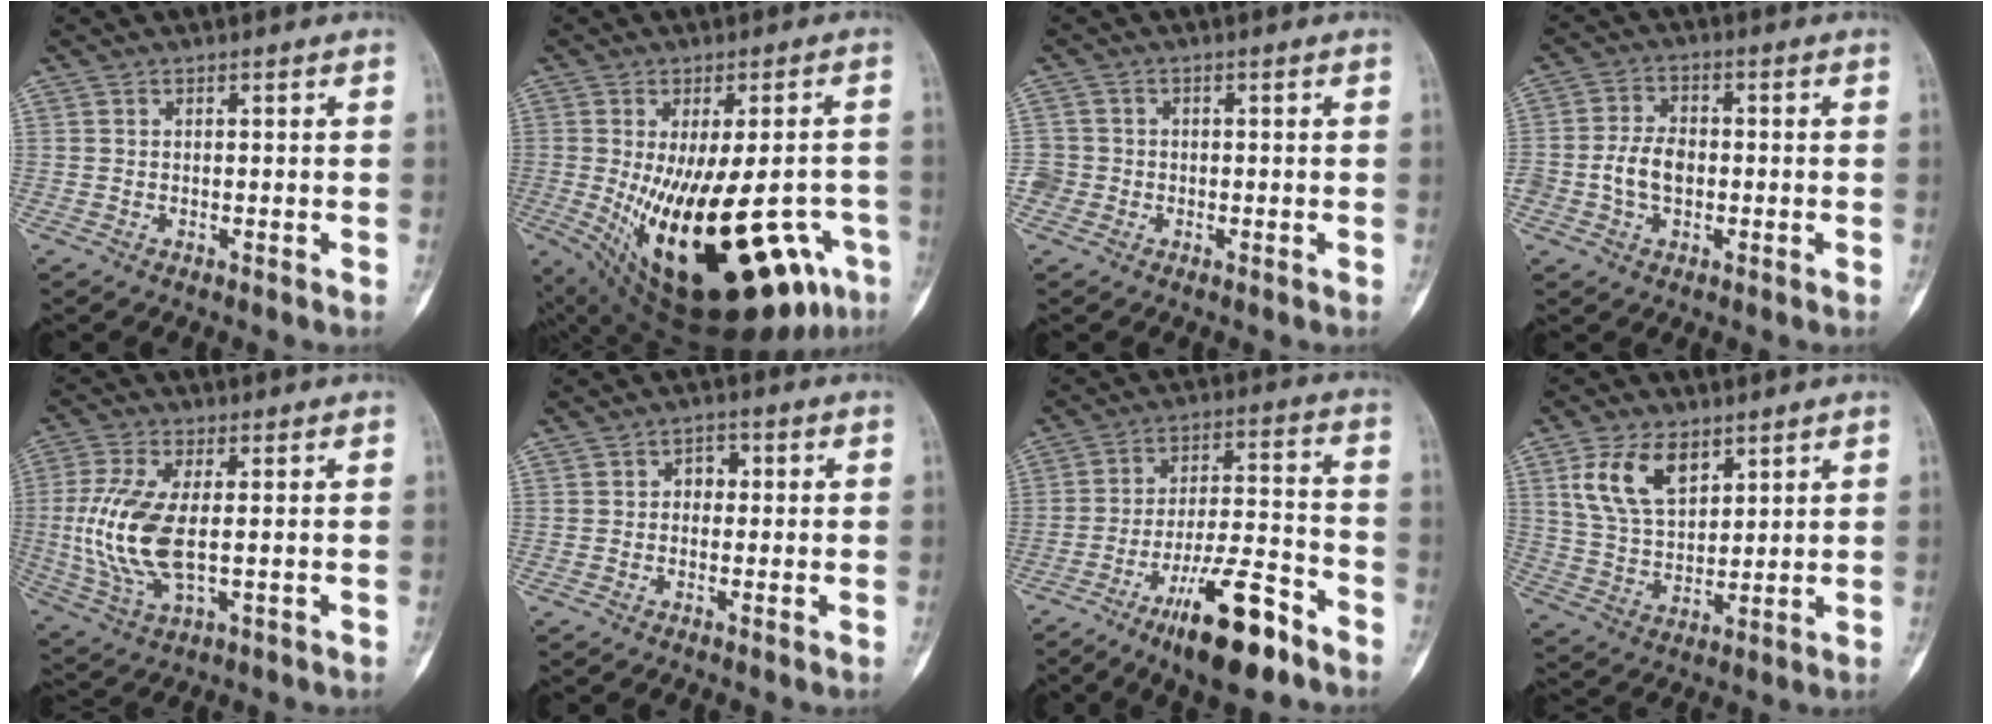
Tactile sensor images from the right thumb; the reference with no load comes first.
{"total": 28.9, "force": [-10.0, 11.2, 24.7], "torque": [-0.317, -0.026, -0.118]}
{"total": 3.1, "force": [-1.3, 2.9, 0.3], "torque": [0.005, 0.014, -0.030]}
{"total": 6.4, "force": [-1.3, 4.3, 4.6], "torque": [-0.081, 0.018, -0.028]}
{"total": 13.0, "force": [-0.5, 5.6, 11.8], "torque": [-0.271, -0.006, -0.002]}
{"total": 2.7, "force": [0.1, 2.3, 1.6], "torque": [-0.003, 0.011, -0.007]}
{"total": 19.0, "force": [-12.1, 4.0, 14.1], "torque": [-0.261, 0.066, -0.208]}
{"total": 11.0, "force": [5.6, 6.2, 7.2], "torque": [-0.122, -0.021, 0.116]}